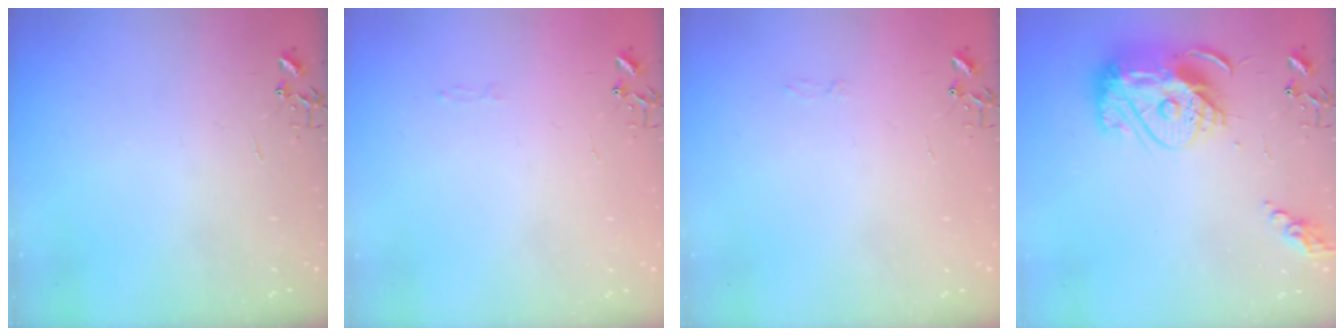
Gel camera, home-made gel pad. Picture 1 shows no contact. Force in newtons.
{"total": 2.6, "press": 2.6, "slide": 0.3}
{"total": 3.3, "press": 3.2, "slide": 0.6}
{"total": 16.0, "press": 15.9, "slide": 1.4}